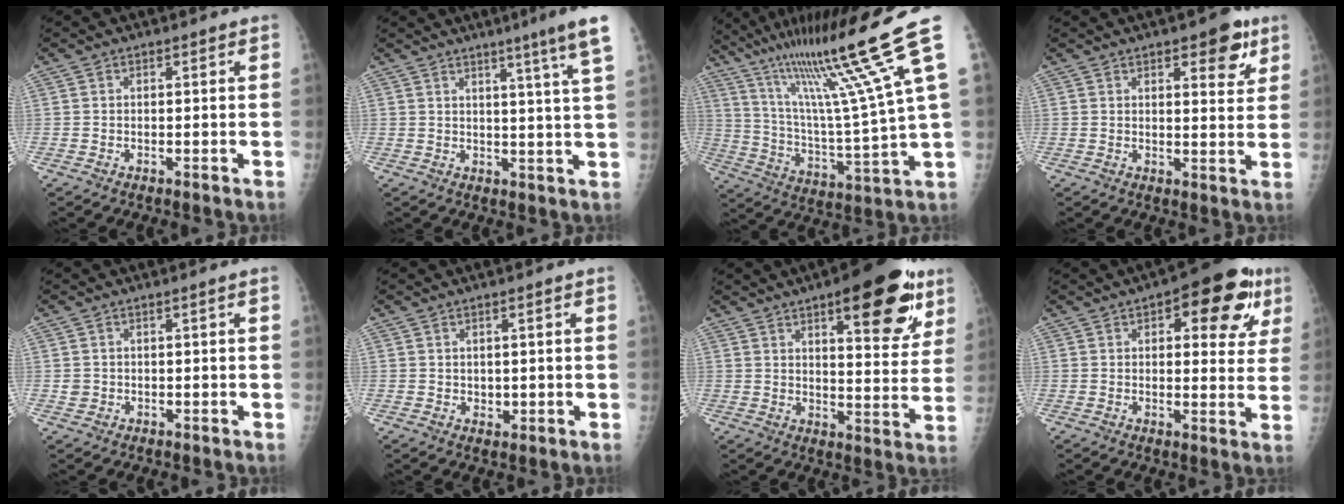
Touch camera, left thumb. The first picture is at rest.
{"total": 9.4, "force": [5.9, -0.9, 7.3], "torque": [-0.095, -0.027, 0.066]}
{"total": 21.2, "force": [13.7, -1.6, 16.1], "torque": [-0.249, -0.070, 0.238]}
{"total": 7.4, "force": [4.1, 2.9, 5.5], "torque": [-0.049, -0.018, 0.048]}
{"total": 1.0, "force": [0.1, 0.8, 0.6], "torque": [-0.011, 0.006, 0.007]}
{"total": 1.7, "force": [0.5, 1.2, 1.1], "torque": [-0.011, -0.006, 0.013]}
{"total": 18.2, "force": [9.9, 6.3, 13.9], "torque": [-0.145, -0.041, 0.132]}
{"total": 14.6, "force": [6.5, 6.4, 11.4], "torque": [-0.092, -0.007, 0.074]}